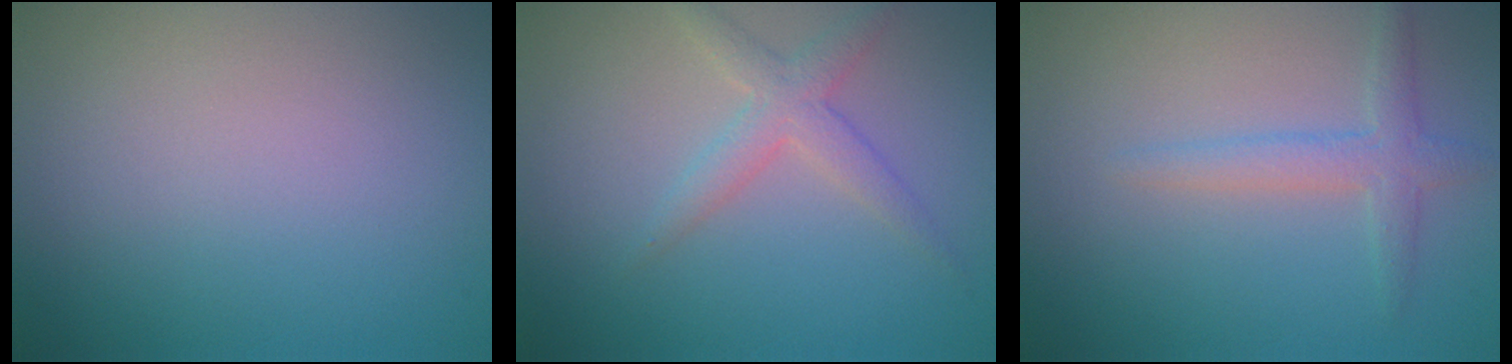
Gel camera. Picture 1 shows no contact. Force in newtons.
{"total": 2.4, "press": 2.4, "slide": 0.1}
{"total": 2.2, "press": 2.2, "slide": 0.0}